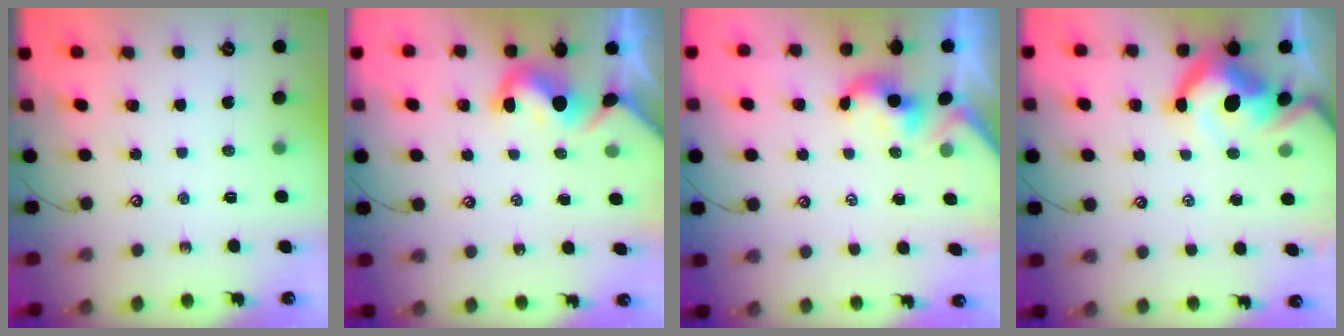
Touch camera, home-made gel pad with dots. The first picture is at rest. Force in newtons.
{"total": 2.9, "press": 2.9, "slide": 0.4}
{"total": 0.6, "press": 0.6, "slide": 0.3}
{"total": 12.5, "press": 12.4, "slide": 2.0}